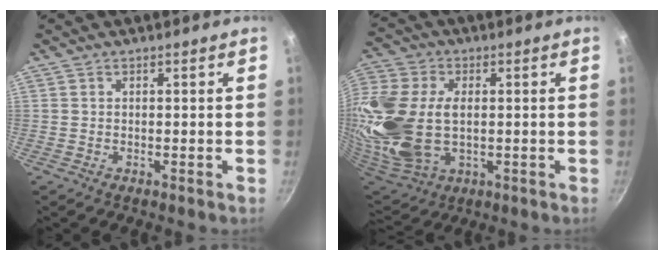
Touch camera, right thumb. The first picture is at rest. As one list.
[{"total": 26.9, "force": [-0.2, 17.1, 20.8], "torque": [-0.525, -0.001, 0.015]}]